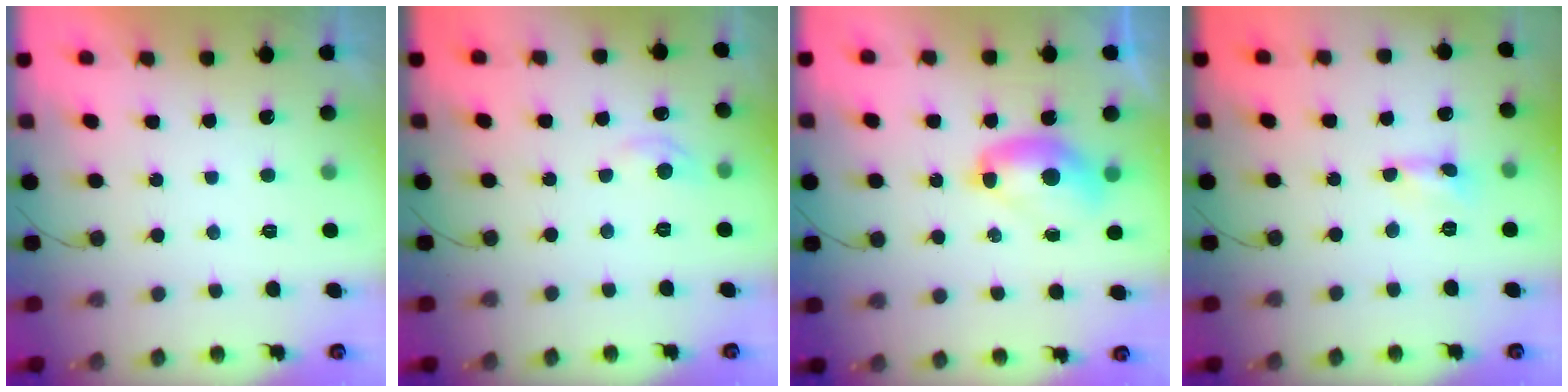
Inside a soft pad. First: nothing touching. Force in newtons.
{"total": 3.9, "press": 3.9, "slide": 0.5}
{"total": 9.0, "press": 9.0, "slide": 0.8}
{"total": 0.0}